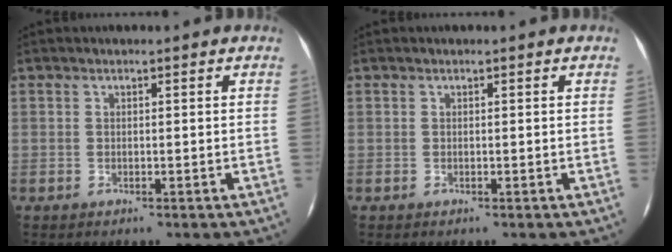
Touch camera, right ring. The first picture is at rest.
{"total": 0.0}